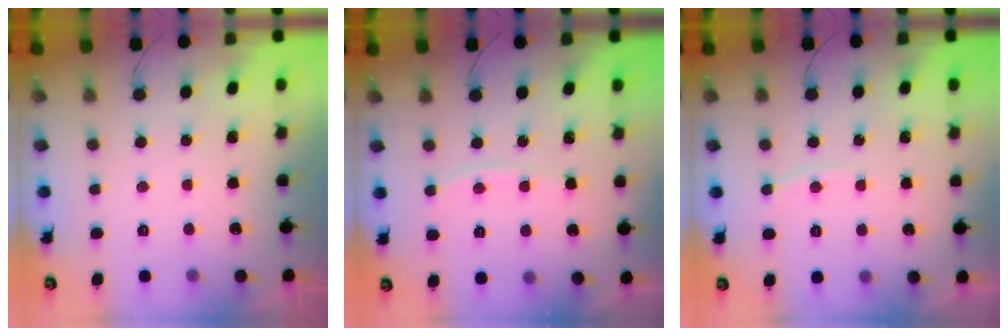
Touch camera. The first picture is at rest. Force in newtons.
{"total": 4.2, "press": 4.1, "slide": 0.6}
{"total": 3.9, "press": 3.9, "slide": 0.6}